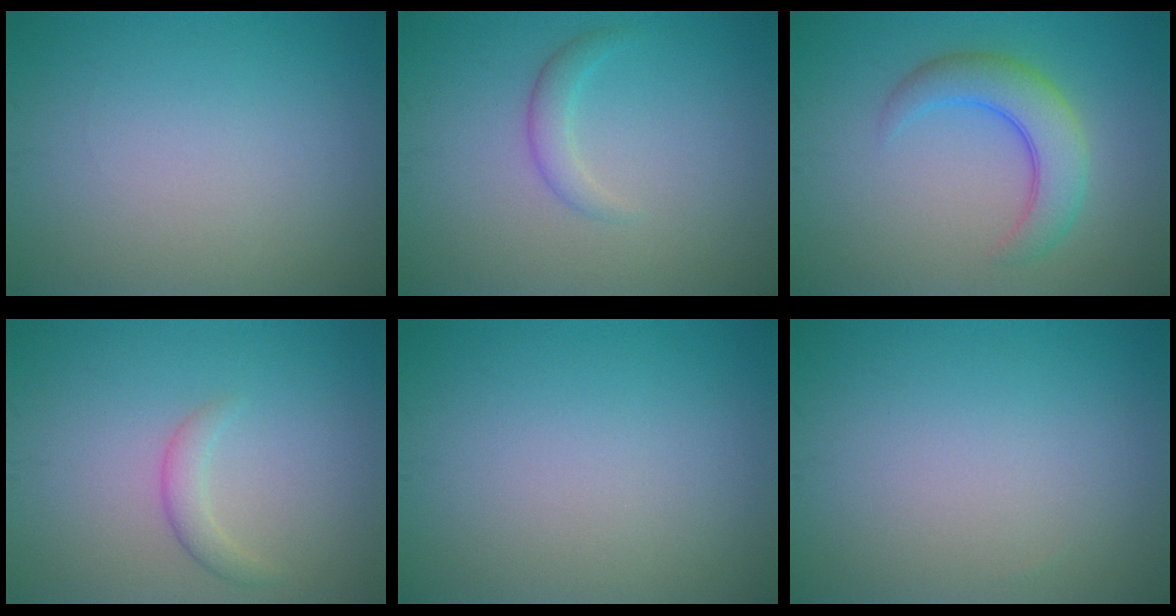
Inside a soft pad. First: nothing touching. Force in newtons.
{"total": 1.6, "press": 1.6, "slide": 0.1}
{"total": 4.8, "press": 4.8, "slide": 0.1}
{"total": 1.6, "press": 1.6, "slide": 0.1}
{"total": 0.0}
{"total": 0.0}